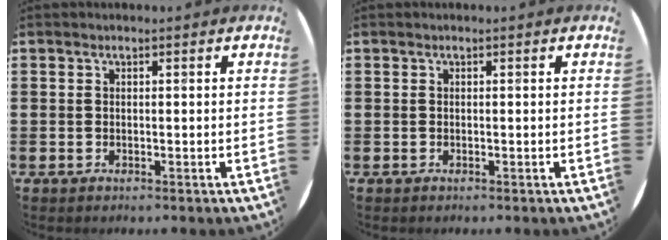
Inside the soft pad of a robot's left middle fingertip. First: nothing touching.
{"total": 0.0}